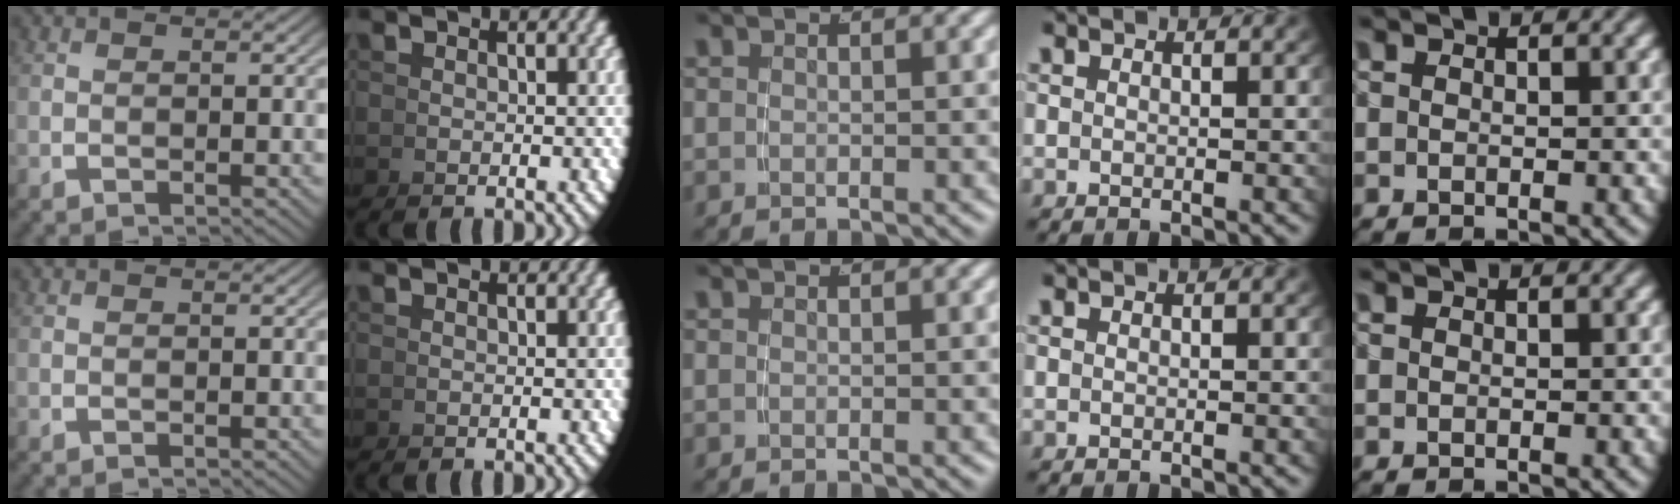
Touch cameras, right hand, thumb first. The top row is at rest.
{}